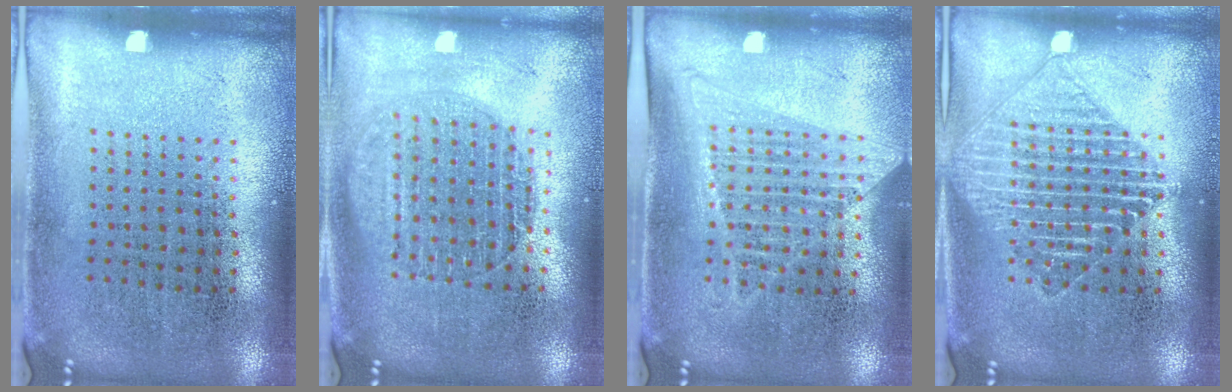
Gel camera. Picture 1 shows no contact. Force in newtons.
{"total": 1.6, "press": 1.4, "slide": 0.7}
{"total": 1.3, "press": 1.2, "slide": 0.5}
{"total": 1.7, "press": 1.7, "slide": 0.2}